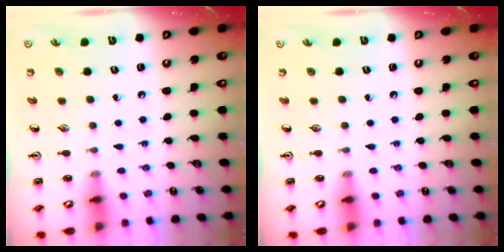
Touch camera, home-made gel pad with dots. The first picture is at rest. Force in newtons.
{"total": 0.0}